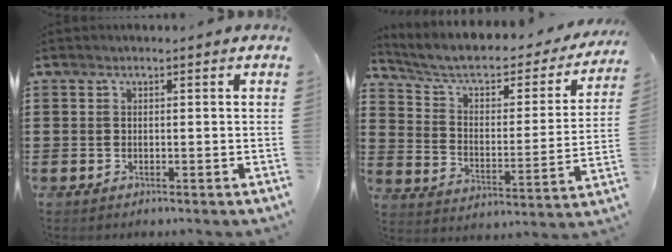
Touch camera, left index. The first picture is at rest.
{"total": 6.3, "force": [4.5, 2.6, 3.5], "torque": [-0.090, -0.029, 0.074]}